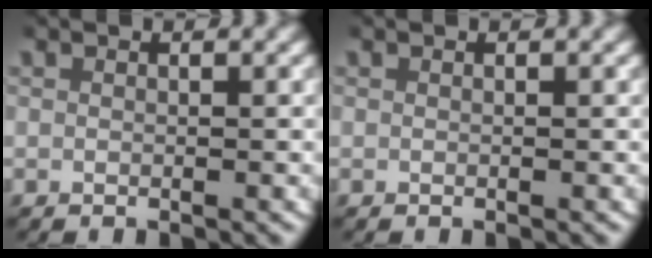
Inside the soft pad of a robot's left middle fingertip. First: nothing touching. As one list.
[{"total": 0.0}]